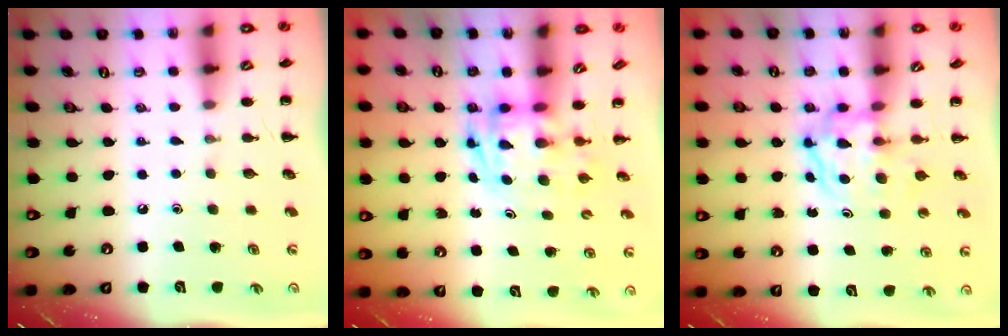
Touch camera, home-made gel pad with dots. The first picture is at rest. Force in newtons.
{"total": 2.7, "press": 2.7, "slide": 0.5}
{"total": 3.9, "press": 3.9, "slide": 0.5}